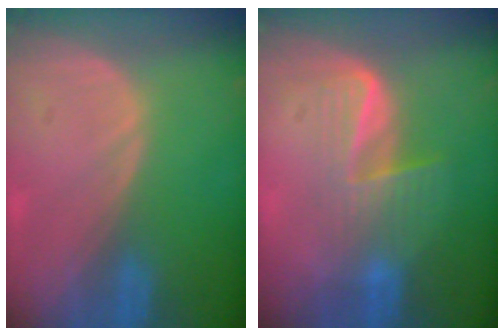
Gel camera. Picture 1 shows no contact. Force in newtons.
{"total": 6.8, "press": 5.7, "slide": 3.8}